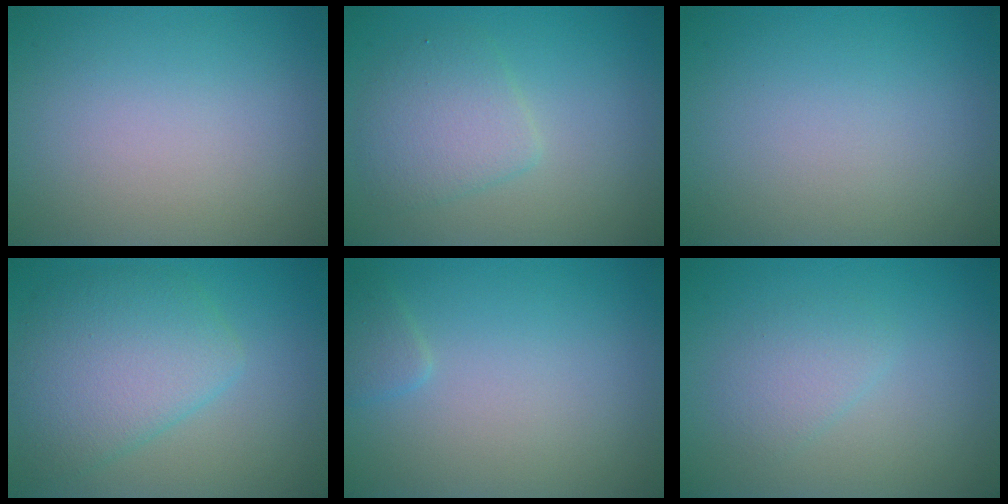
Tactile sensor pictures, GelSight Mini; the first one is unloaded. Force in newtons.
{"total": 3.4, "press": 3.4, "slide": 0.1}
{"total": 0.0}
{"total": 5.8, "press": 5.8, "slide": 0.1}
{"total": 1.0, "press": 1.0, "slide": 0.0}
{"total": 1.8, "press": 1.8, "slide": 0.1}